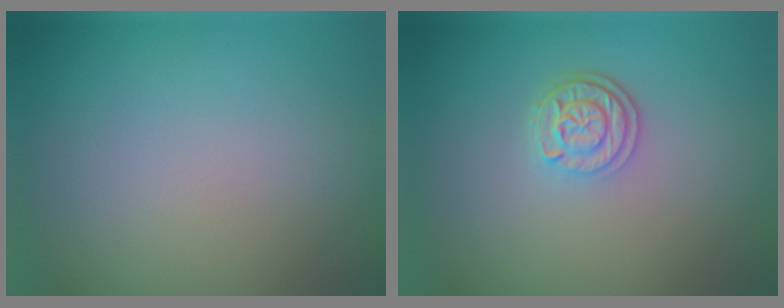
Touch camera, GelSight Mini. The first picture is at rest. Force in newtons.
{"total": 2.5, "press": 2.1, "slide": 1.4}